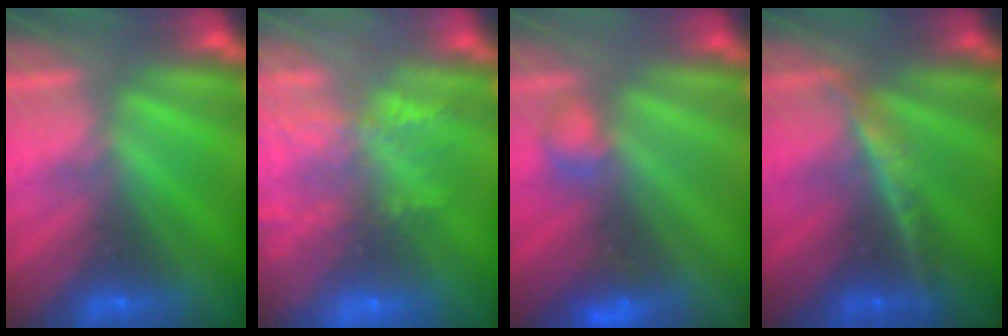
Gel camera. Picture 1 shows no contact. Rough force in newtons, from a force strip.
{"total": 5.7}
{"total": 2.8}
{"total": 2.4}